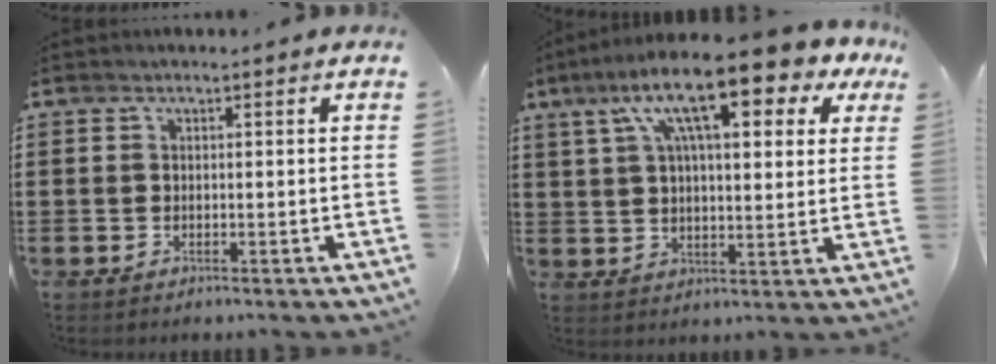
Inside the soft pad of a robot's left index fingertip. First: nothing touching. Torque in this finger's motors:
{"motor_torque": [2.14, 0.00, 1.05, 0.21]}